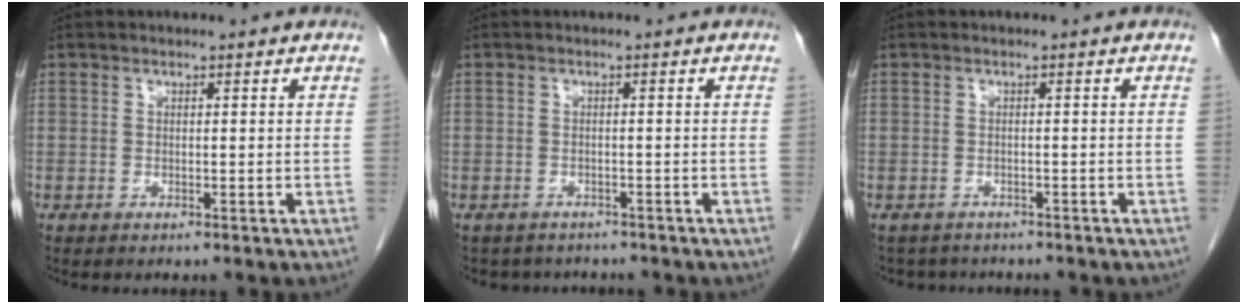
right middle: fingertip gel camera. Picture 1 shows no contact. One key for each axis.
{"total": 4.8, "fx": -4.2, "fy": 2.2, "fz": 0.3, "tx": -0.002, "ty": 0.003, "tz": -0.053}
{"total": 4.2, "fx": -3.8, "fy": 1.9, "fz": 0.2, "tx": -0.002, "ty": 0.001, "tz": -0.052}